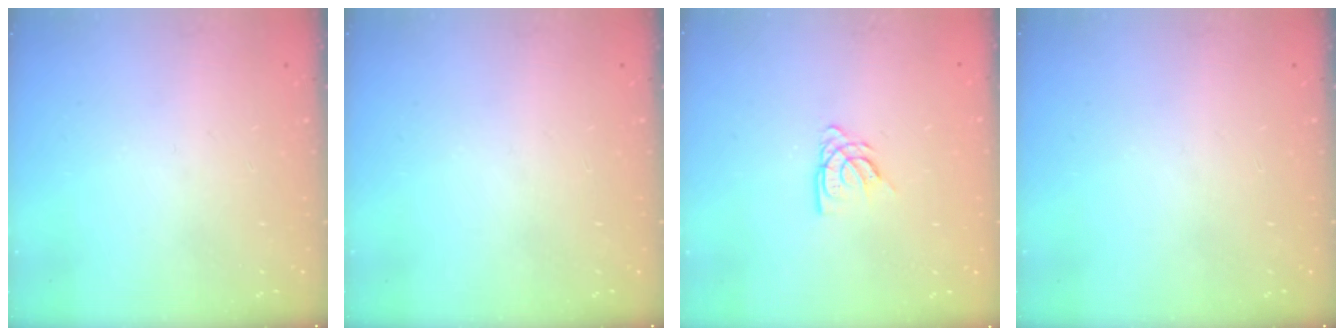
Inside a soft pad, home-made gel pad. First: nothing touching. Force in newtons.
{"total": 0.0}
{"total": 5.3, "press": 5.3, "slide": 0.5}
{"total": 0.0}